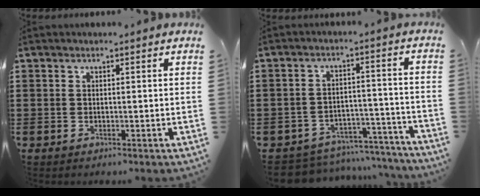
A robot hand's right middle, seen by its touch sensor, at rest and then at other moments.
{"total": 6.0, "force": [-5.9, 1.1, 0.5], "torque": [-0.014, 0.014, -0.117]}